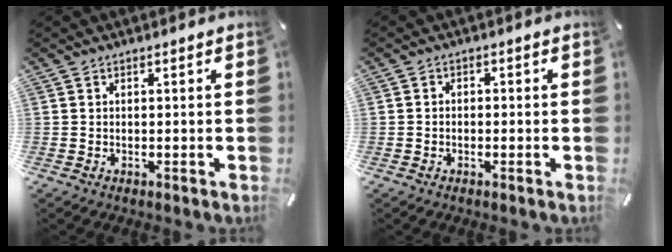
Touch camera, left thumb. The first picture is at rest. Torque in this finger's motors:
{"motor_torque": [-0.14, -0.65, -0.06, 0.14, -0.12]}